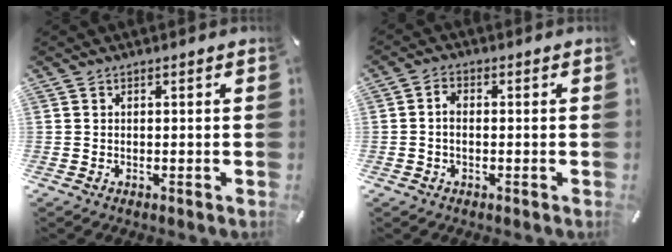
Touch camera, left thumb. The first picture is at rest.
{"total": 2.6, "force": [-0.4, 1.6, 2.0], "torque": [-0.039, 0.007, -0.008]}